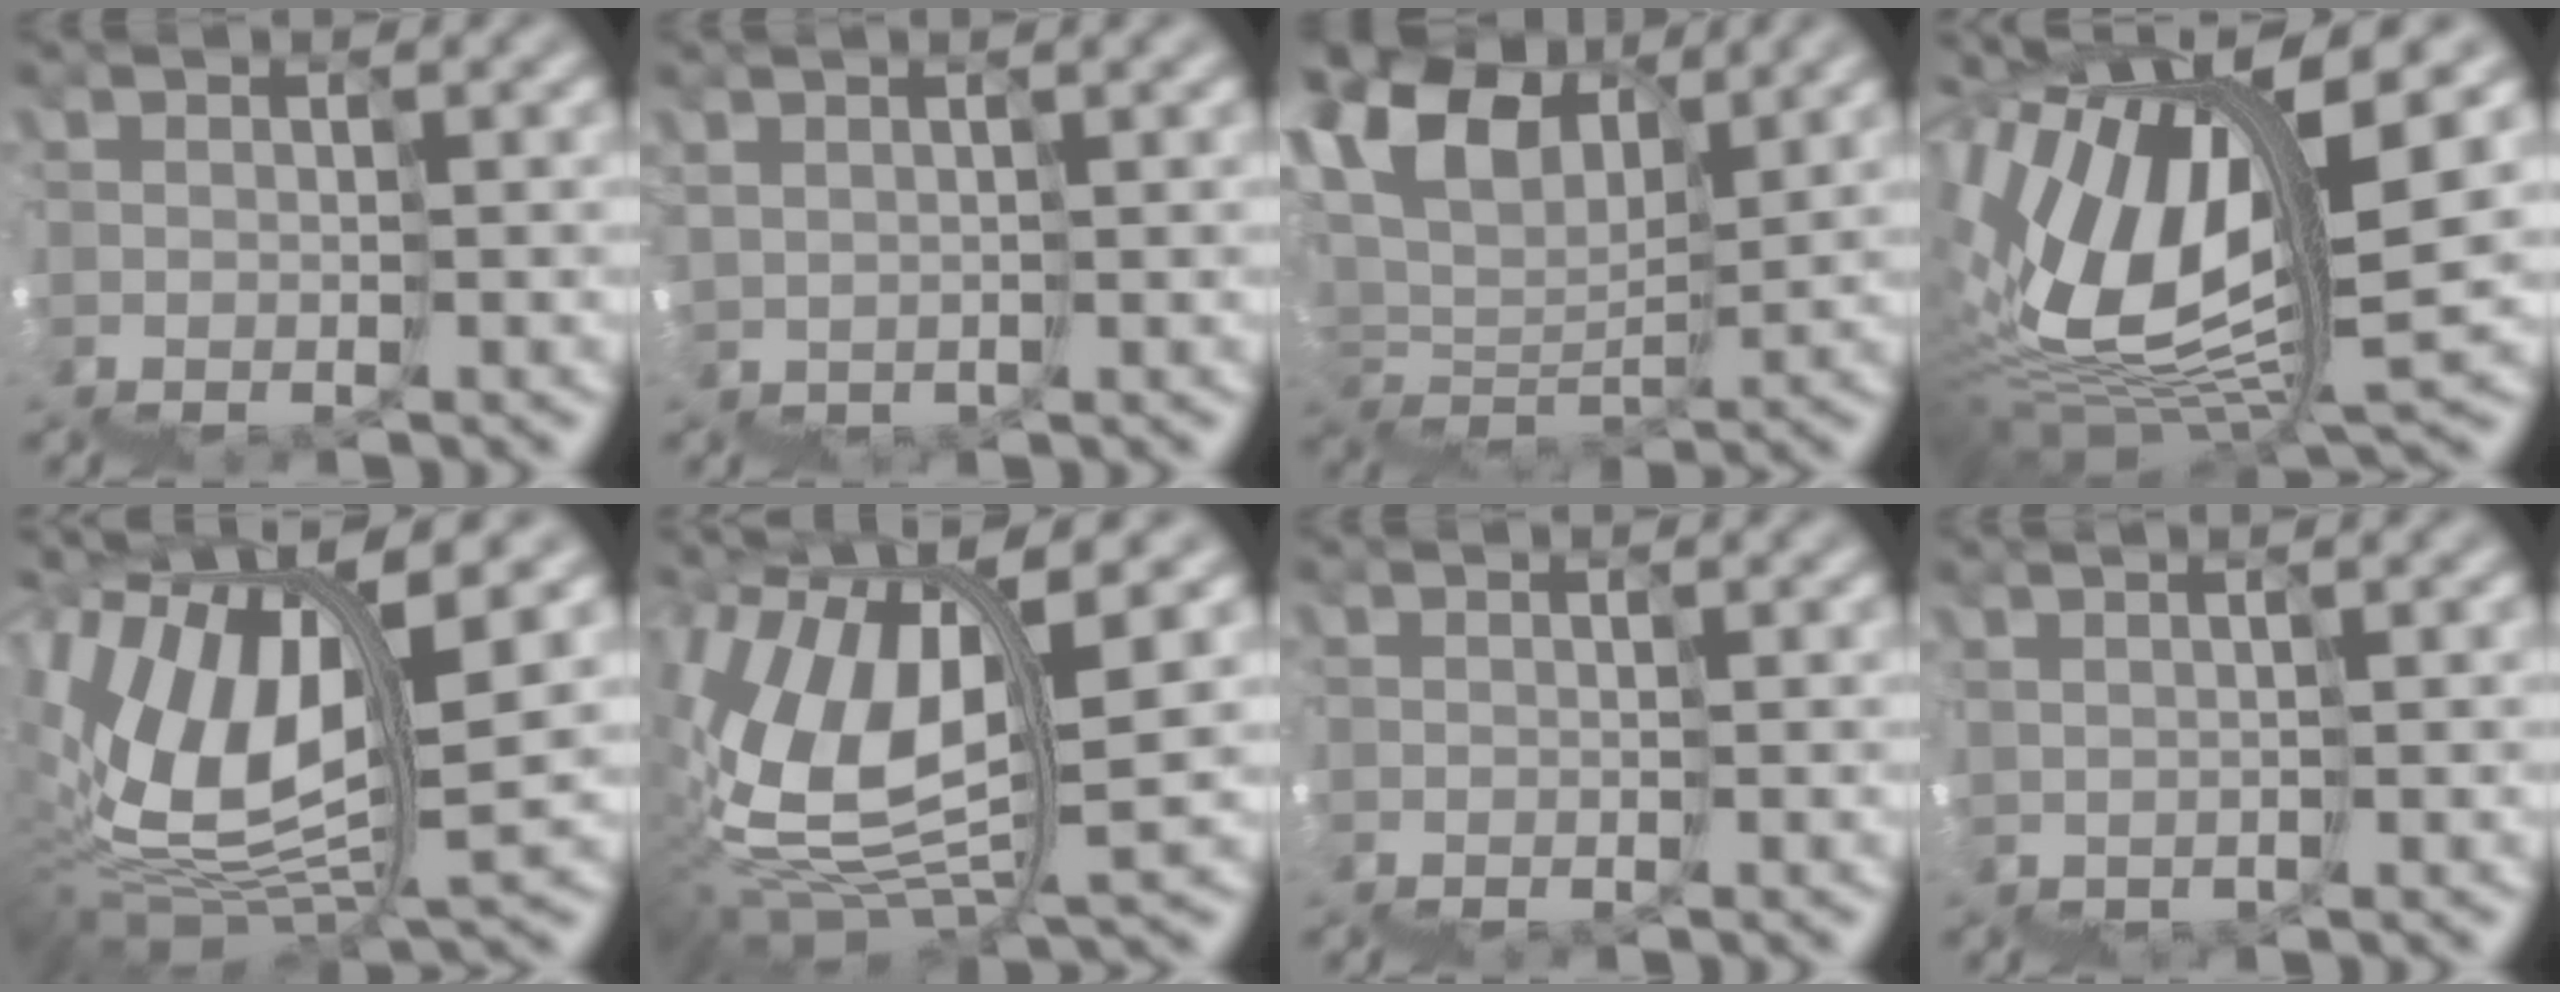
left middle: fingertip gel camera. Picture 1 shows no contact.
{"total": 4.2, "force": [2.3, -2.0, -2.8], "torque": [0.047, 0.030, 0.032]}
{"total": 6.4, "force": [6.0, 2.0, 0.5], "torque": [-0.030, 0.050, 0.092]}
{"total": 7.2, "force": [4.4, 2.4, 5.2], "torque": [-0.131, 0.029, 0.063]}
{"total": 6.6, "force": [5.2, 1.6, 3.8], "torque": [-0.107, 0.041, 0.079]}
{"total": 6.4, "force": [4.1, 1.4, 4.6], "torque": [-0.126, 0.033, 0.064]}
{"total": 0.0}
{"total": 2.9, "force": [1.7, -1.8, -1.5], "torque": [0.037, 0.027, 0.025]}